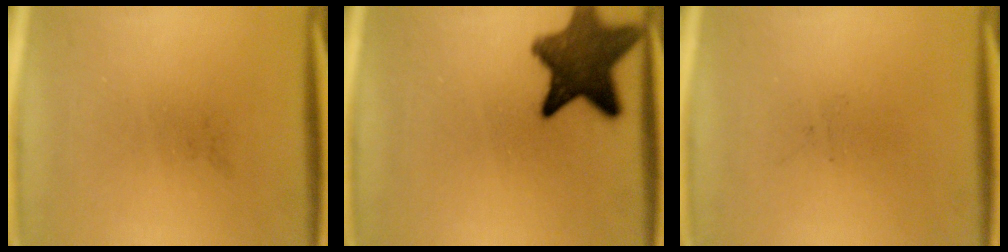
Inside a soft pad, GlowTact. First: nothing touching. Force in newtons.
{"total": 11.4}
{"total": 0.0}